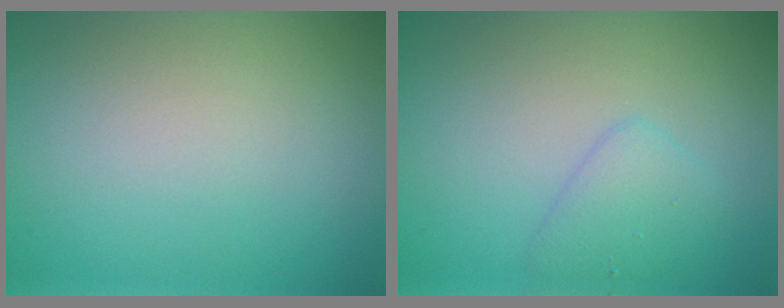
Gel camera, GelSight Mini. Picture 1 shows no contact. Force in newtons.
{"total": 2.3, "press": 2.2, "slide": 0.1}